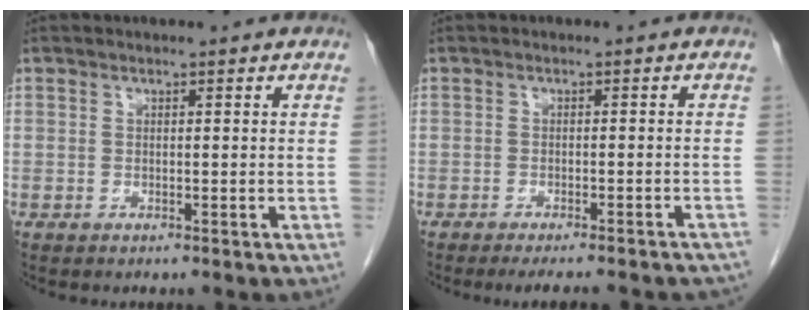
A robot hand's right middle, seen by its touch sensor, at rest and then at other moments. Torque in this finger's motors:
{"motor_torque": [1.08, -1.06, 0.10, 0.03]}